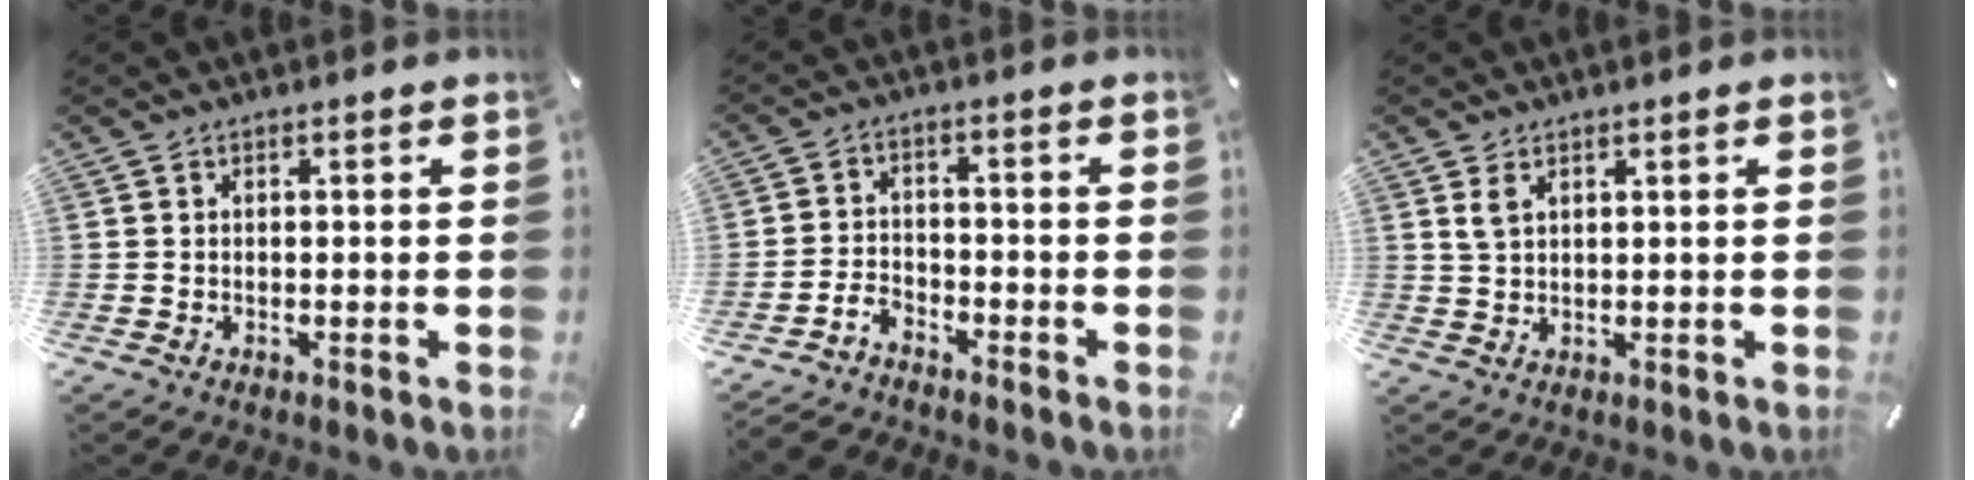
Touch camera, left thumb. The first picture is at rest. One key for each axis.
{"total": 4.4, "fx": -3.6, "fy": 2.0, "fz": 1.3, "tx": -0.036, "ty": 0.017, "tz": -0.072}
{"total": 2.4, "fx": 1.4, "fy": 1.1, "fz": 1.6, "tx": -0.036, "ty": 0.000, "tz": 0.026}